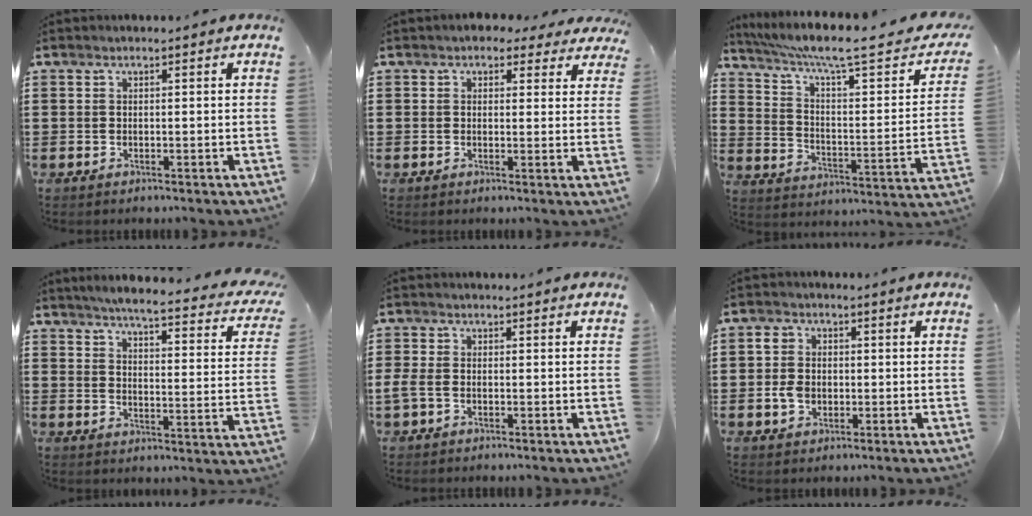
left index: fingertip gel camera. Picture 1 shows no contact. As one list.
[{"total": 2.7, "force": [1.9, 1.7, 0.9], "torque": [-0.020, 0.005, 0.032]}, {"total": 8.4, "force": [5.9, 0.8, 5.9], "torque": [-0.129, -0.038, 0.090]}, {"total": 4.9, "force": [4.2, -0.4, 2.5], "torque": [-0.061, -0.035, 0.063]}, {"total": 2.2, "force": [-1.0, 1.2, 1.6], "torque": [-0.052, -0.007, -0.024]}, {"total": 4.2, "force": [-0.7, 3.4, 2.4], "torque": [-0.063, 0.004, -0.018]}]